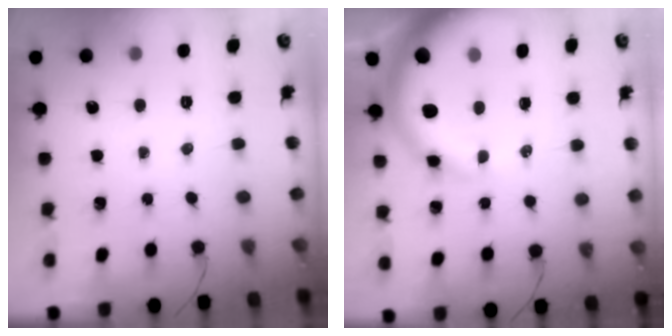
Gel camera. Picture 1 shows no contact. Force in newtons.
{"total": 11.0, "press": 10.6, "slide": 2.9}